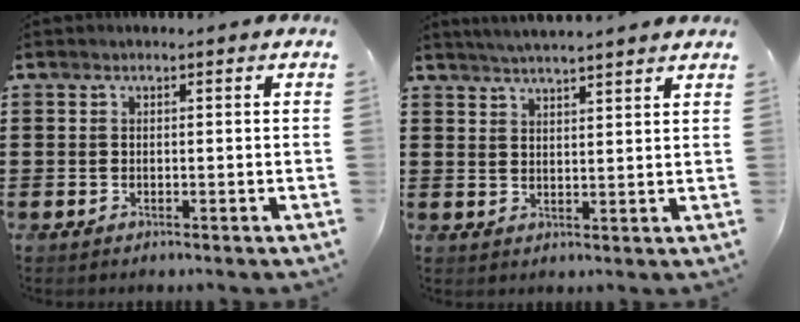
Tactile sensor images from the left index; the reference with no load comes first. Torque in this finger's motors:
{"motor_torque": [1.47, -0.66, 0.22, 0.07]}